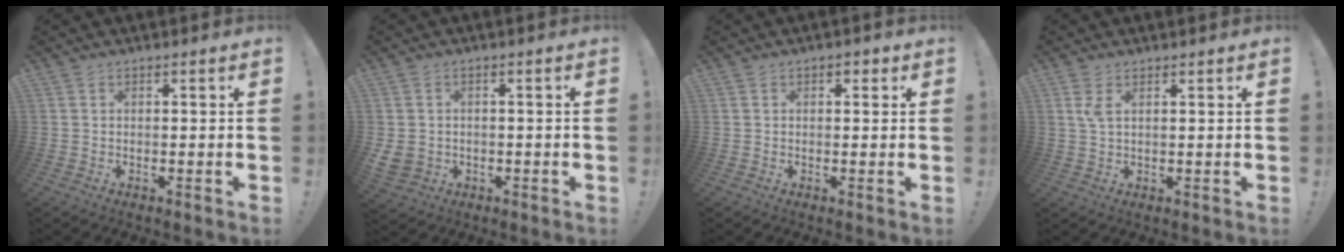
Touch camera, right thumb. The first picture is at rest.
{"total": 4.1, "force": [-0.4, 3.7, 1.7], "torque": [-0.041, -0.005, -0.006]}
{"total": 1.3, "force": [0.3, 1.0, 0.8], "torque": [-0.007, 0.002, 0.001]}
{"total": 3.0, "force": [1.4, 1.3, 2.4], "torque": [-0.047, 0.001, 0.023]}